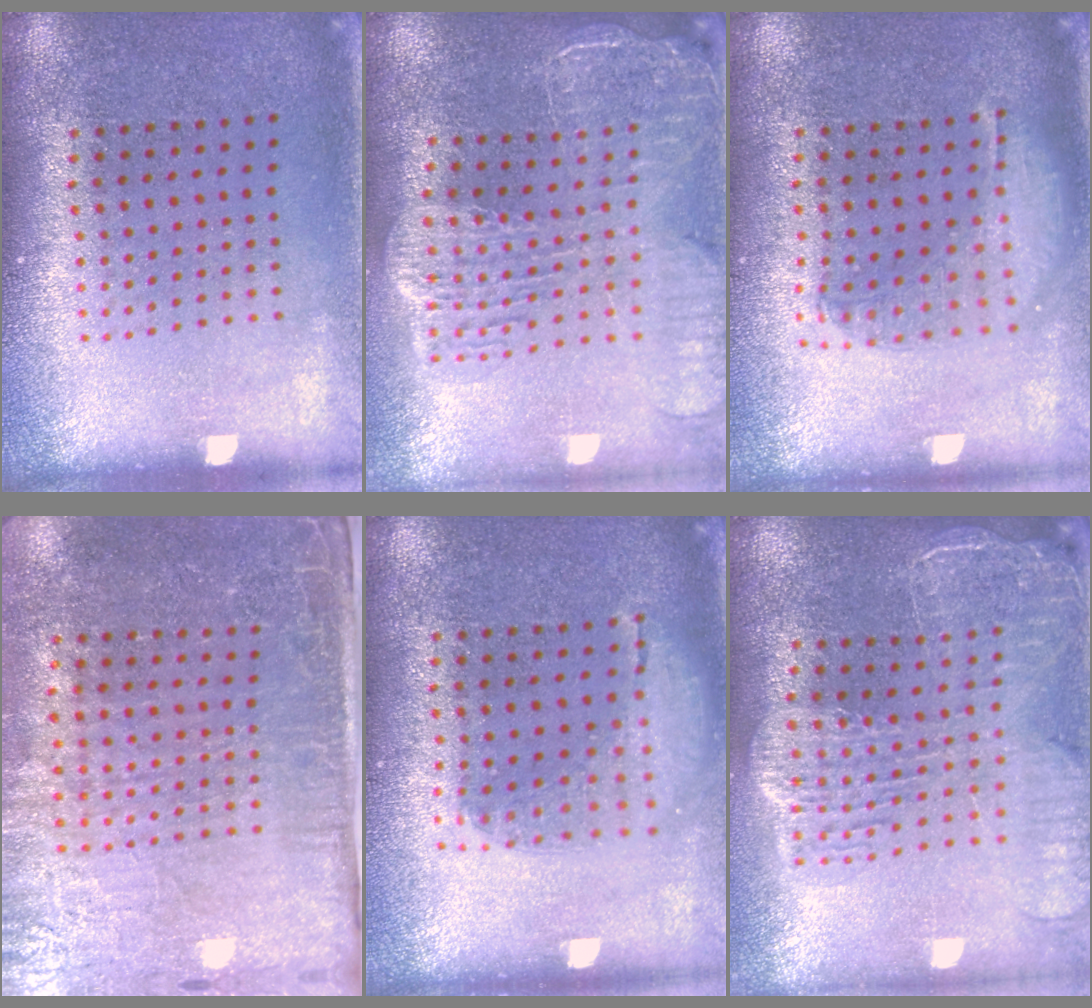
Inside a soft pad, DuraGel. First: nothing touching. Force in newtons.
{"total": 2.7, "press": 2.3, "slide": 1.4}
{"total": 1.3, "press": 1.3, "slide": 0.4}
{"total": 4.8, "press": 4.0, "slide": 2.6}
{"total": 1.3, "press": 1.1, "slide": 0.6}
{"total": 2.7, "press": 2.3, "slide": 1.4}